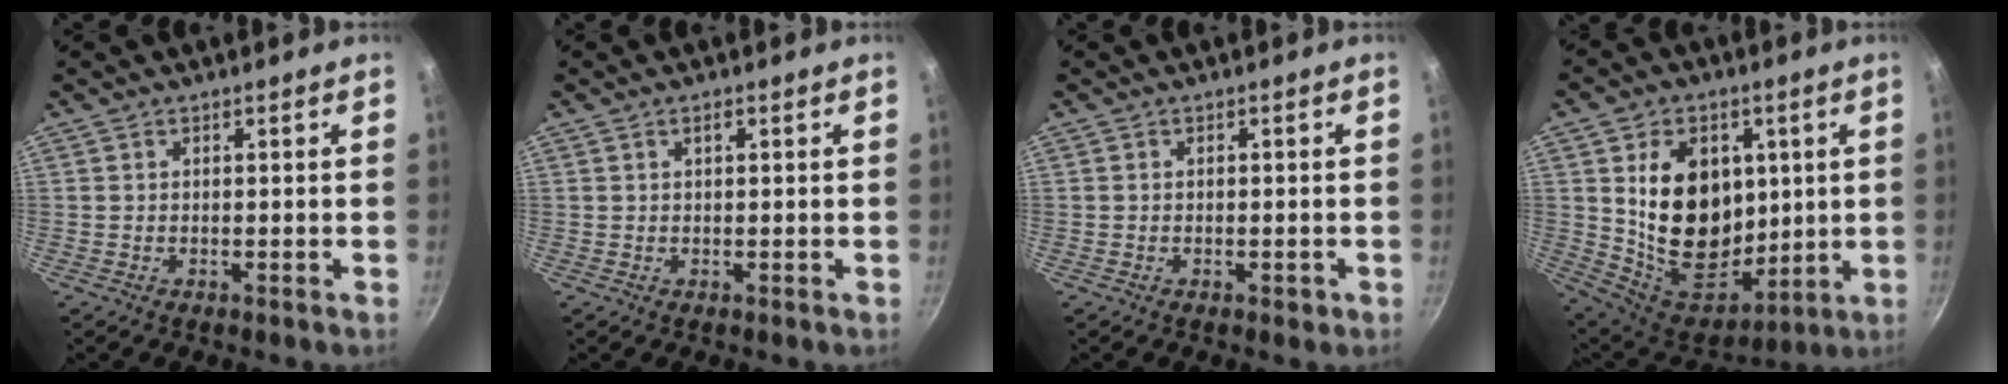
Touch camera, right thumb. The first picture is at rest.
{"total": 1.0, "force": [0.4, 0.3, 0.8], "torque": [-0.016, 0.006, 0.007]}
{"total": 1.2, "force": [-0.6, 0.7, 0.7], "torque": [-0.012, 0.004, -0.007]}
{"total": 20.5, "force": [3.6, 15.2, 13.2], "torque": [-0.181, -0.030, 0.079]}